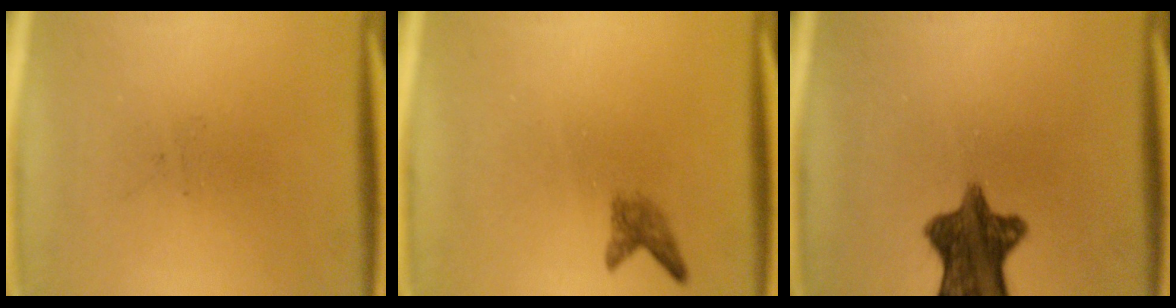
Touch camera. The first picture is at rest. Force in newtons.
{"total": 1.8}
{"total": 10.1}